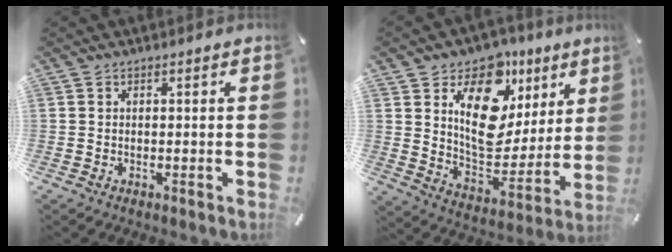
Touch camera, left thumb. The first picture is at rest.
{"total": 17.3, "force": [7.5, 11.6, 10.5], "torque": [-0.153, -0.043, 0.135]}